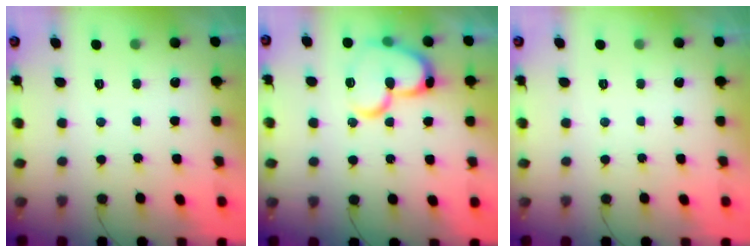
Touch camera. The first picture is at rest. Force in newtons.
{"total": 17.5, "press": 17.4, "slide": 2.1}
{"total": 0.0}